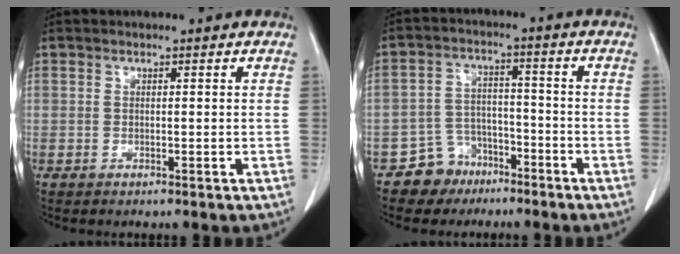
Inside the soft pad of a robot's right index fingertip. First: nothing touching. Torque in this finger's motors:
{"motor_torque": [-0.24, -0.12, -0.59, -0.21]}